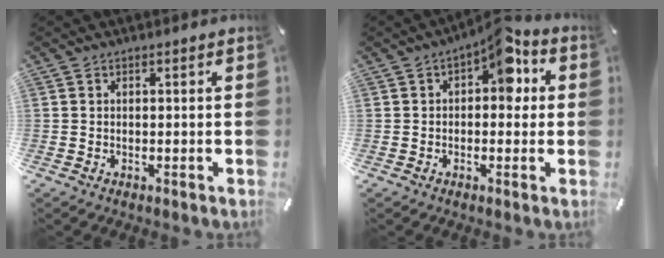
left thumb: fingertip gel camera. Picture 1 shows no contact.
{"total": 9.4, "force": [3.1, 5.2, 7.2], "torque": [-0.086, -0.011, 0.046]}